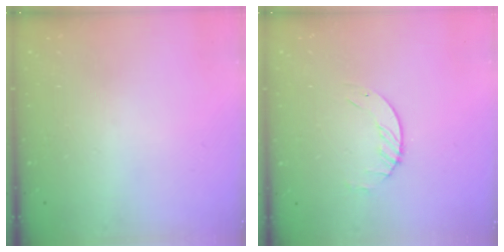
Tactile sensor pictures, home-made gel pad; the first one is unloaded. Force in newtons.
{"total": 1.7, "press": 1.7, "slide": 0.2}